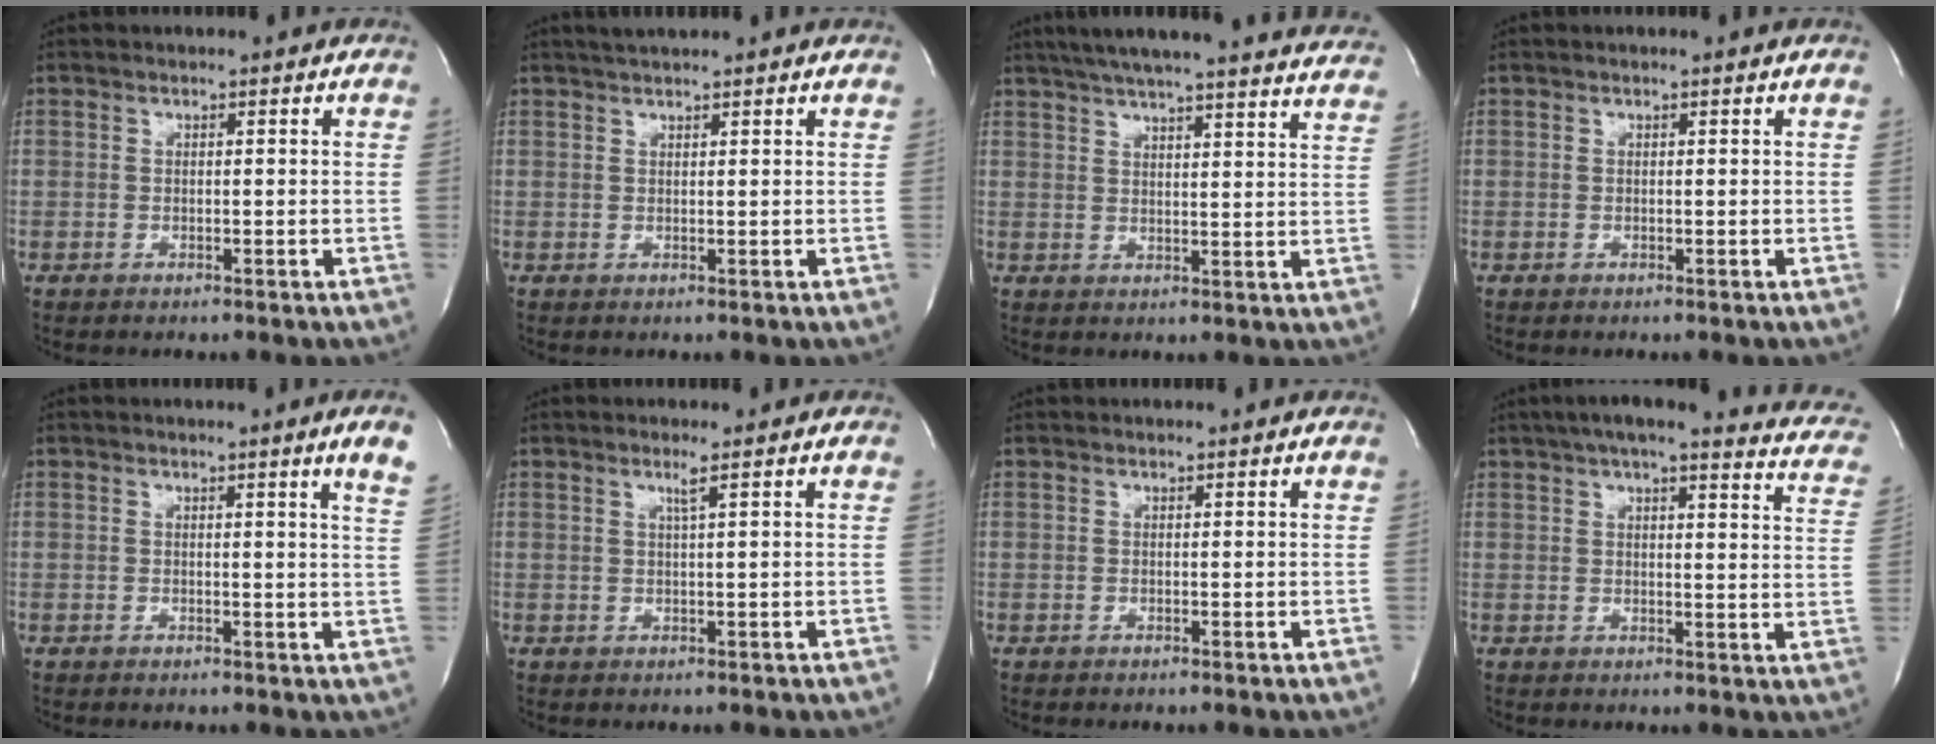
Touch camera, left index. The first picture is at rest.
{"total": 3.0, "force": [2.7, 0.0, 1.3], "torque": [-0.019, 0.021, 0.043]}
{"total": 28.9, "force": [26.2, 2.4, 11.8], "torque": [-0.194, -0.036, 0.319]}
{"total": 0.0}
{"total": 3.8, "force": [2.7, -1.1, 2.5], "torque": [-0.036, -0.019, 0.020]}
{"total": 1.4, "force": [0.7, -0.6, 1.1], "torque": [-0.031, -0.008, 0.018]}
{"total": 0.7, "force": [0.7, 0.0, 0.0], "torque": [-0.005, 0.012, 0.013]}
{"total": 20.5, "force": [17.7, 3.2, 9.9], "torque": [-0.126, -0.019, 0.193]}